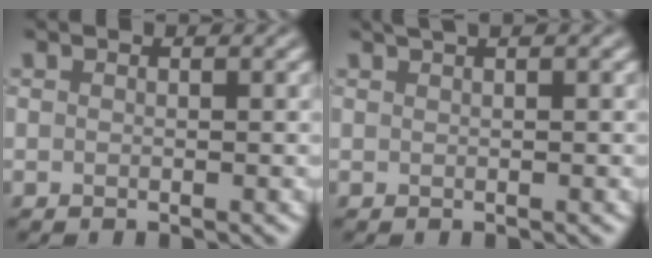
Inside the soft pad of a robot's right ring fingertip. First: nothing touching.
{"total": 2.0, "force": [1.3, 0.6, 1.3], "torque": [-0.015, 0.003, 0.014]}